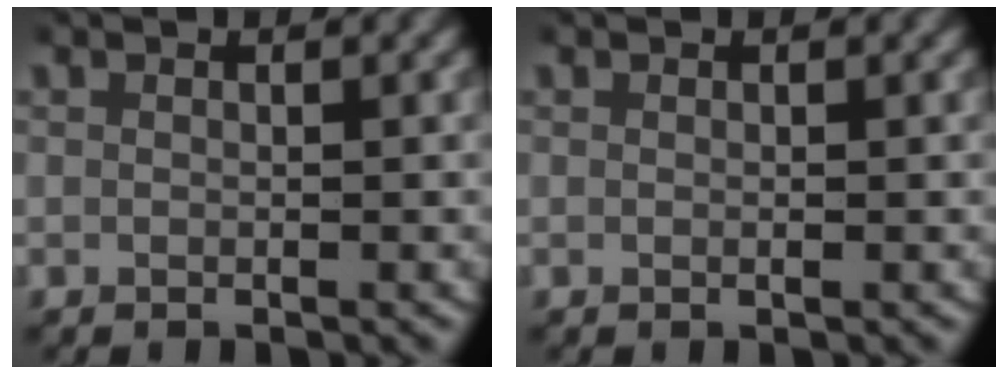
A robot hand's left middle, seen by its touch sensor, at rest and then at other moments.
{"total": 0.0}